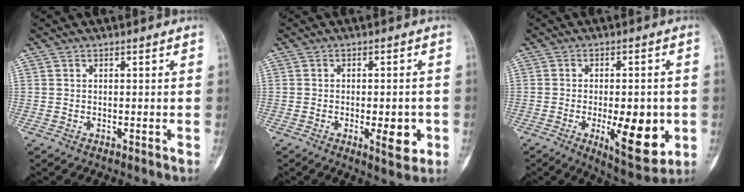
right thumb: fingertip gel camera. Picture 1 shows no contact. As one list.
[{"total": 6.3, "force": [-1.8, 2.4, 5.5], "torque": [-0.066, -0.002, -0.019]}, {"total": 11.4, "force": [-2.4, 4.7, 10.1], "torque": [-0.120, -0.013, -0.024]}]